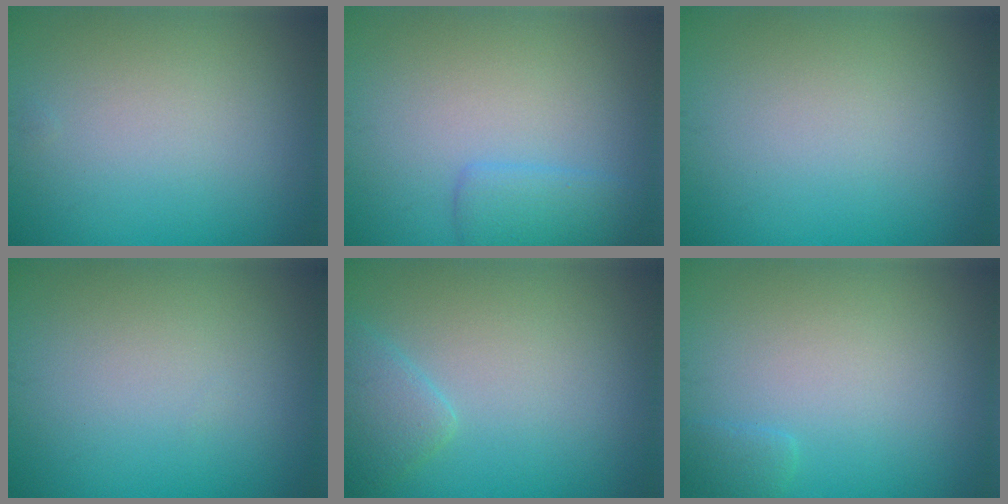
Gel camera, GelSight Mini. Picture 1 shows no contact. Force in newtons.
{"total": 2.4, "press": 2.4, "slide": 0.1}
{"total": 0.0}
{"total": 0.0}
{"total": 2.1, "press": 2.1, "slide": 0.1}
{"total": 0.9, "press": 0.9, "slide": 0.1}